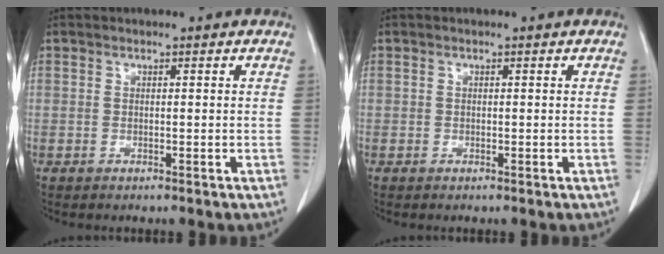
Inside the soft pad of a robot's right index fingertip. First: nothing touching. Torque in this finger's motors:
{"motor_torque": [0.03, -0.01, 0.00, 0.00]}